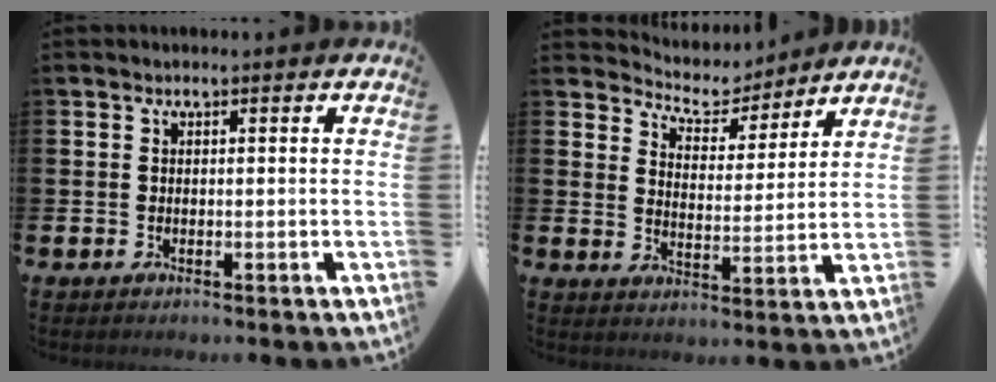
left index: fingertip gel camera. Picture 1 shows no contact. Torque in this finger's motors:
{"motor_torque": [-0.10, -0.19, 0.03, -0.05]}